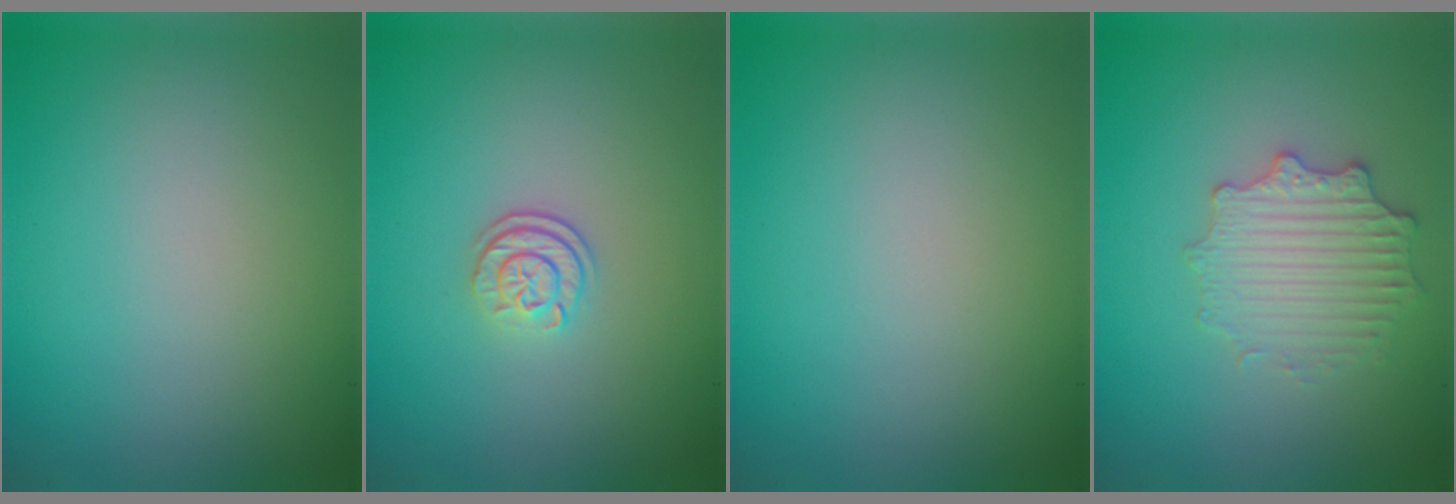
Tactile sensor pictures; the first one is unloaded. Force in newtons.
{"total": 2.2, "press": 1.7, "slide": 1.4}
{"total": 0.0}
{"total": 2.9, "press": 2.9, "slide": 0.6}